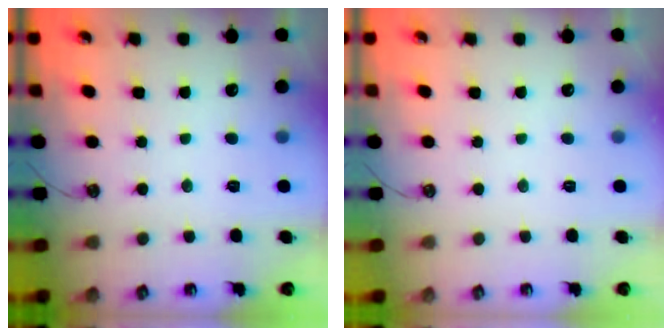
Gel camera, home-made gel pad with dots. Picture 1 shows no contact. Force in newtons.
{"total": 0.0}